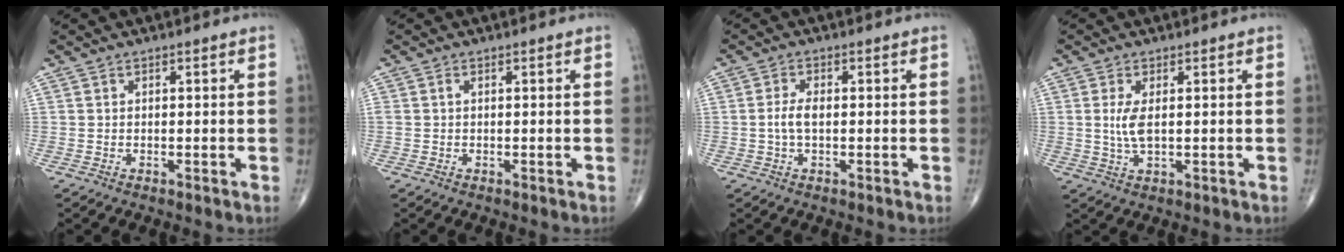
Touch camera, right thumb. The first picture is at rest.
{"total": 0.6, "force": [0.0, 0.4, 0.5], "torque": [-0.015, 0.003, 0.002]}
{"total": 3.1, "force": [-0.2, 1.4, 2.8], "torque": [-0.063, 0.006, -0.006]}
{"total": 4.0, "force": [0.4, 1.5, 3.7], "torque": [-0.086, -0.007, 0.012]}